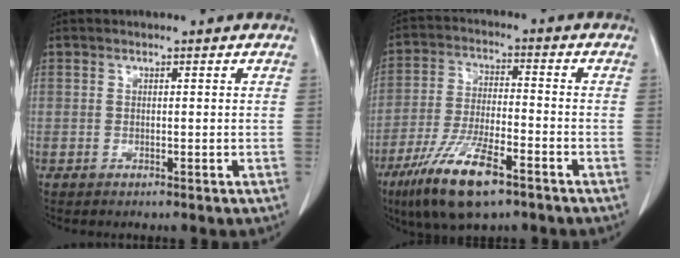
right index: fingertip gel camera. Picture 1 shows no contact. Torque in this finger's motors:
{"motor_torque": [1.20, -0.94, 0.67, 0.21]}